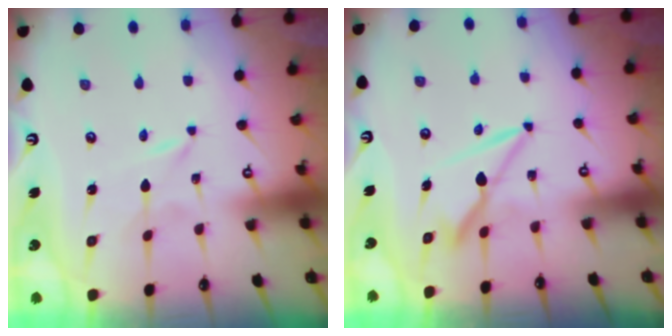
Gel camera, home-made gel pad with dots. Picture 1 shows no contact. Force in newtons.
{"total": 7.7, "press": 7.7, "slide": 1.0}